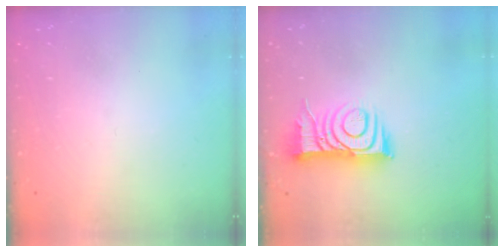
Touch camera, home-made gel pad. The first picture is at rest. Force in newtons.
{"total": 10.4, "press": 10.4, "slide": 1.0}